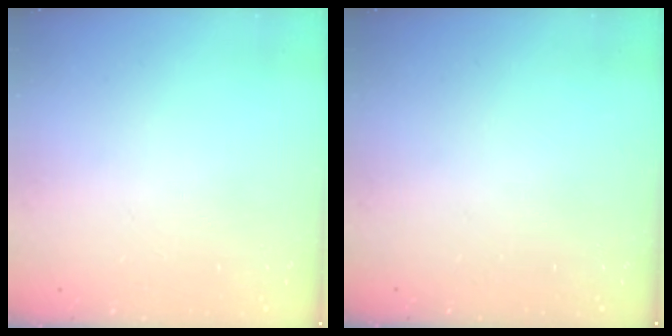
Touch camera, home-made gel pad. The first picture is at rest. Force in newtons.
{"total": 0.0}